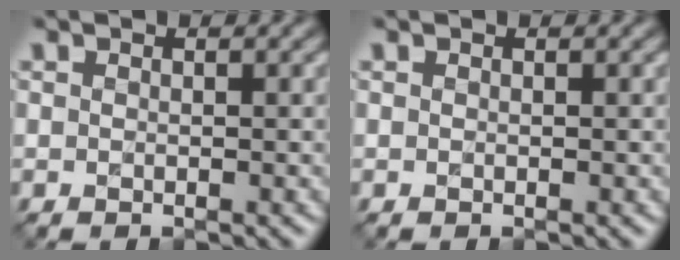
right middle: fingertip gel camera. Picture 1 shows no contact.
{"total": 0.0}